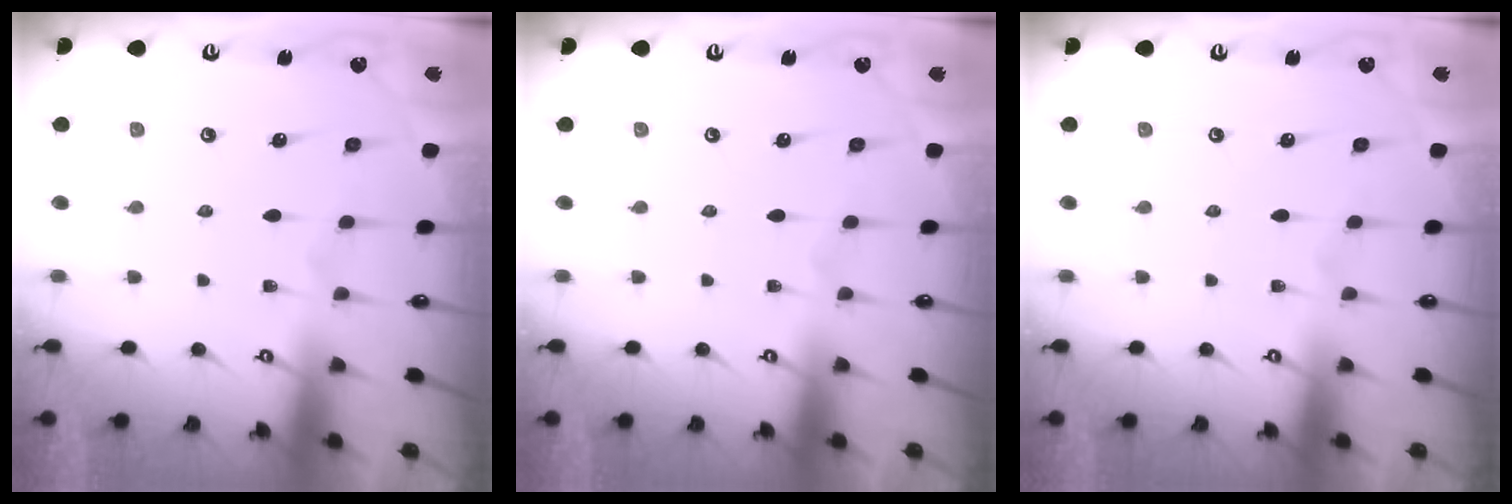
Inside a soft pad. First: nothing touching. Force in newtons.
{"total": 0.0}
{"total": 0.0}